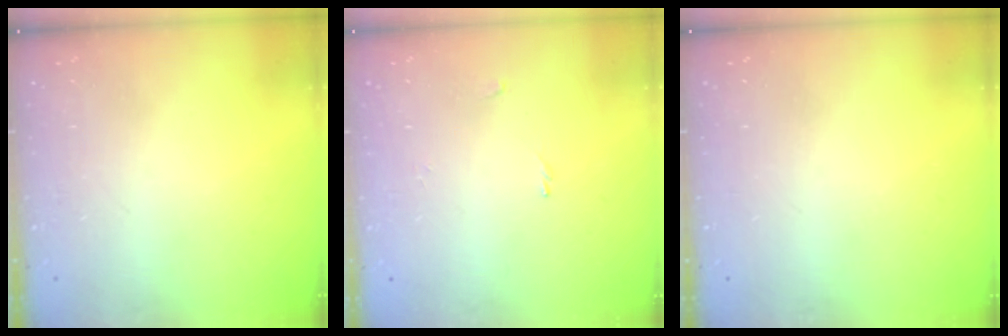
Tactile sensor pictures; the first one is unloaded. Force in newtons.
{"total": 0.0}
{"total": 0.0}